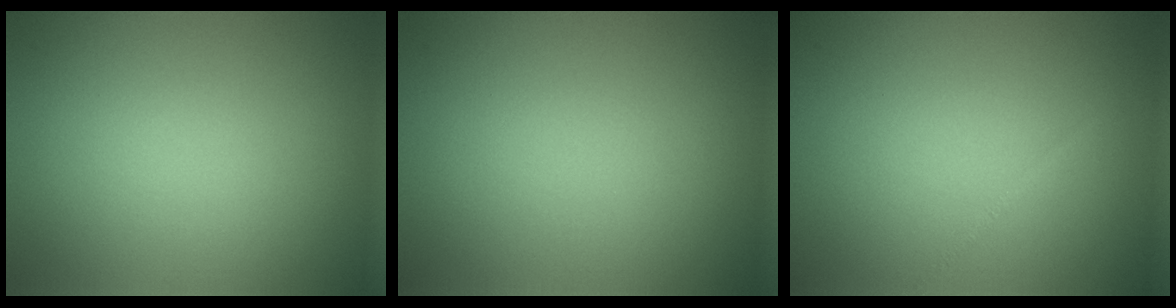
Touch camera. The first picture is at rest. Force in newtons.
{"total": 0.0}
{"total": 0.5, "press": 0.5, "slide": 0.0}